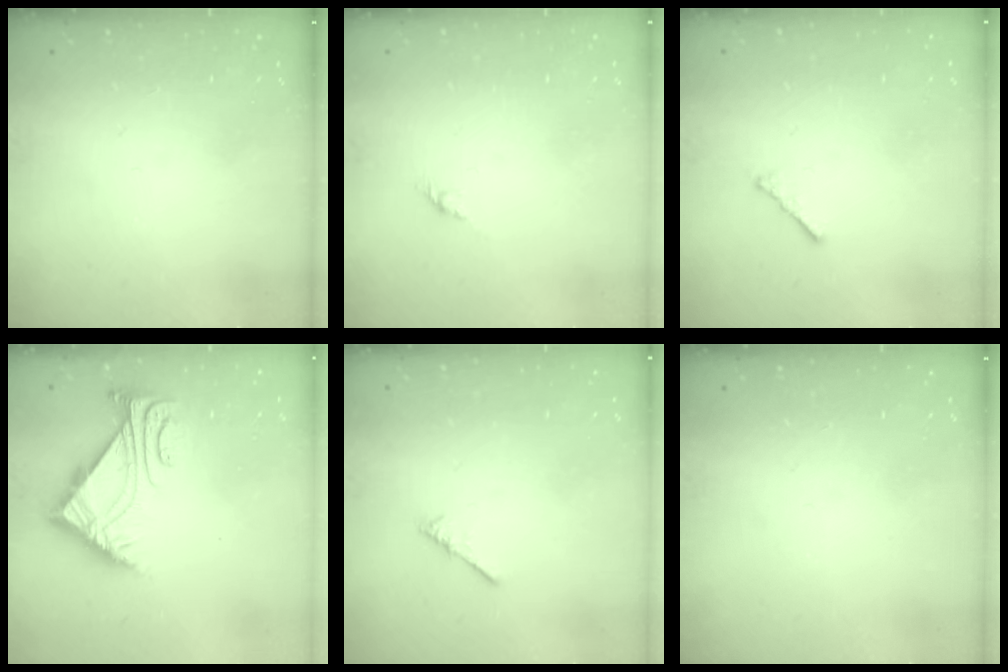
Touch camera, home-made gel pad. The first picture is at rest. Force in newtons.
{"total": 1.6, "press": 1.5, "slide": 0.7}
{"total": 1.9, "press": 1.8, "slide": 0.5}
{"total": 5.2, "press": 5.1, "slide": 0.7}
{"total": 0.0}
{"total": 0.0}